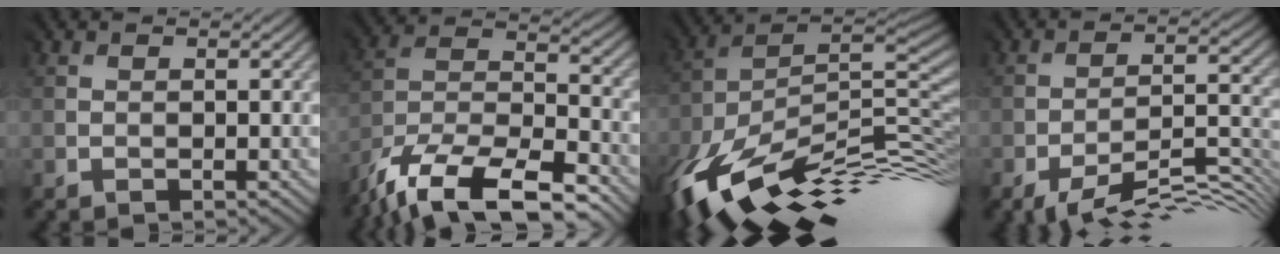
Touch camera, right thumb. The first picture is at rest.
{"total": 15.3, "force": [-12.9, 4.6, 6.8], "torque": [-0.151, -0.038, -0.218]}
{"total": 14.6, "force": [-6.1, 5.4, 12.1], "torque": [-0.256, -0.001, -0.118]}
{"total": 8.2, "force": [-6.7, 1.4, 4.5], "torque": [-0.077, -0.007, -0.112]}